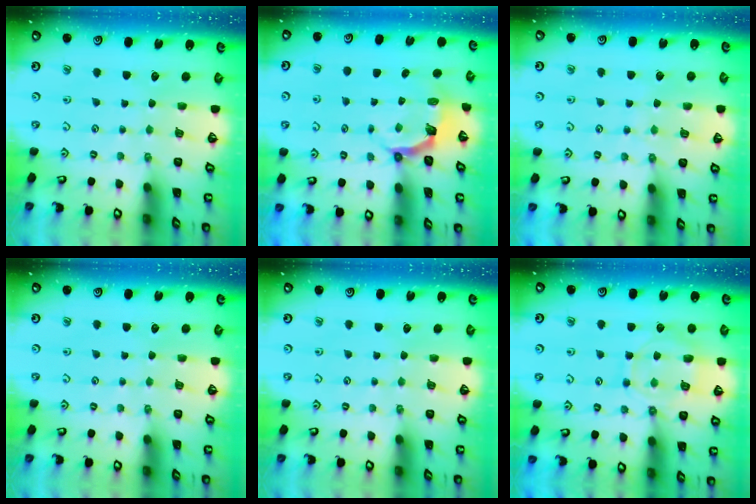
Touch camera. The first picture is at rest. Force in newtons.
{"total": 4.6, "press": 3.0, "slide": 3.5}
{"total": 6.3, "press": 6.3, "slide": 0.7}
{"total": 0.0}
{"total": 0.0}
{"total": 11.2, "press": 11.2, "slide": 1.1}